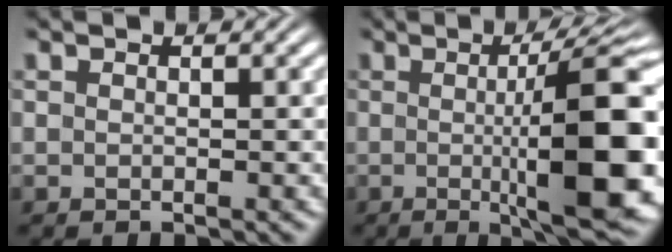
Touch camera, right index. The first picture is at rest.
{"total": 12.5, "force": [-1.5, 2.3, 12.1], "torque": [-0.149, 0.012, -0.027]}